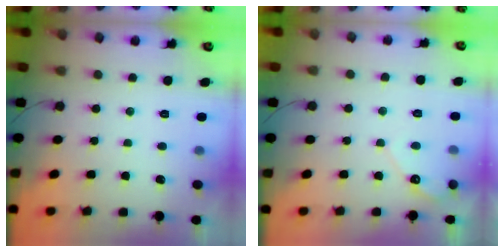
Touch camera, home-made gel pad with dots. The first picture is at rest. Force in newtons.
{"total": 3.8, "press": 3.8, "slide": 0.3}